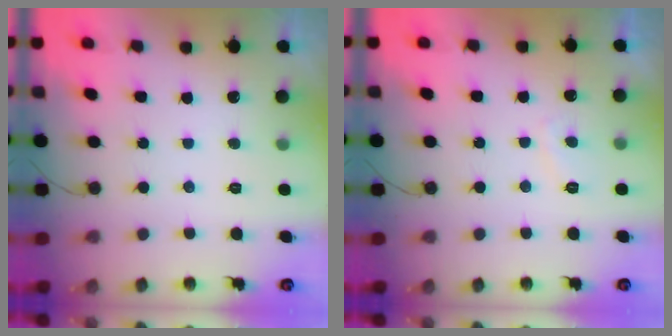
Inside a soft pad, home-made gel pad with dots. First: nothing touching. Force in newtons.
{"total": 2.7, "press": 2.5, "slide": 0.8}